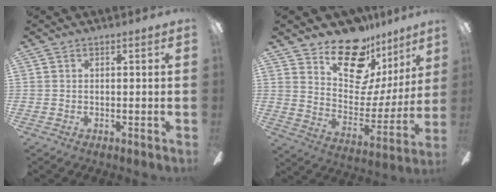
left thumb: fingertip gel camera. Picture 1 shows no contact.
{"total": 19.4, "force": [14.2, 9.9, 8.7], "torque": [-0.134, -0.103, 0.253]}